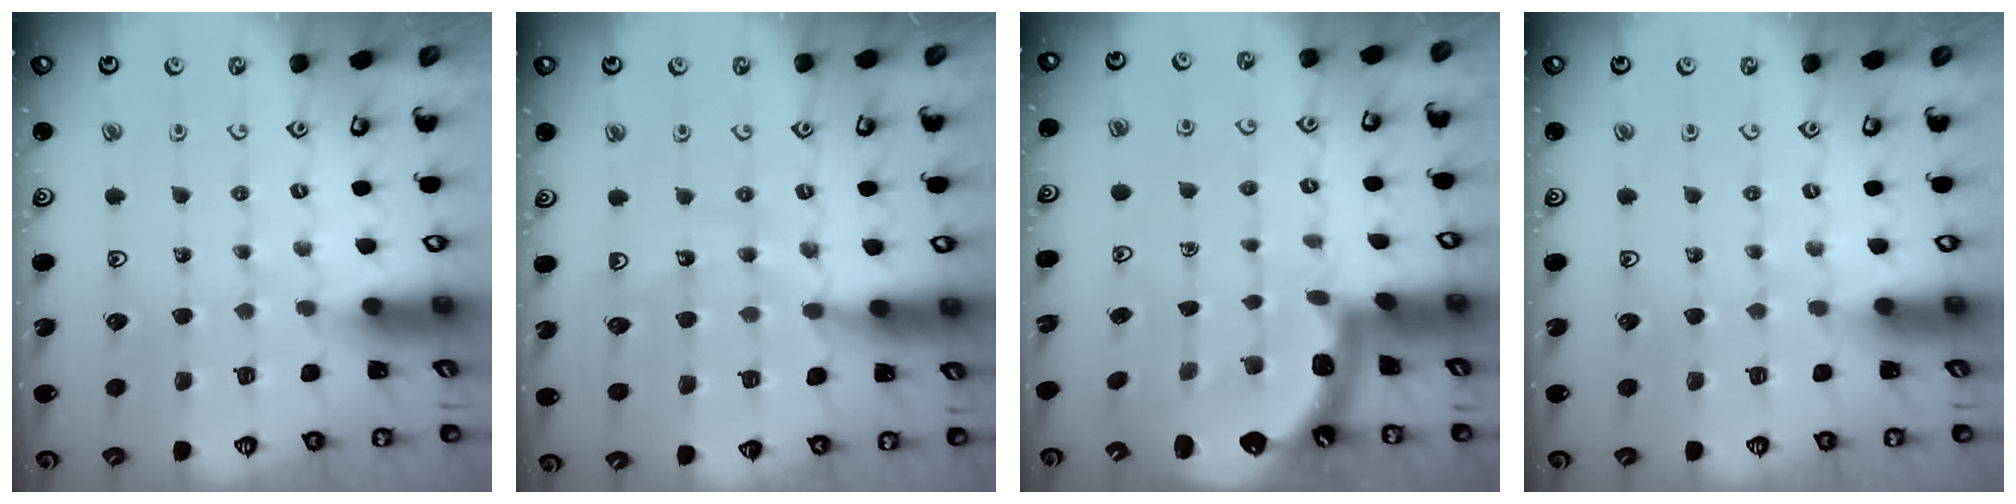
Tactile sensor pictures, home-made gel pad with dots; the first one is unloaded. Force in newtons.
{"total": 13.0, "press": 12.6, "slide": 3.3}
{"total": 1.5, "press": 1.4, "slide": 0.6}
{"total": 0.0}